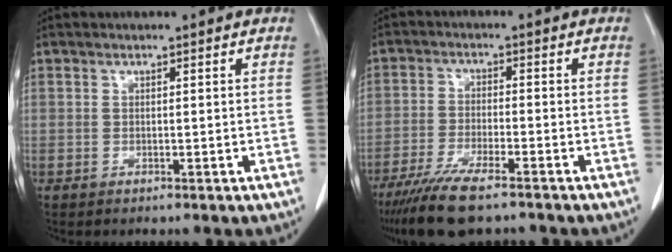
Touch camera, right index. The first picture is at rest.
{"total": 9.4, "force": [-7.3, 1.4, 5.8], "torque": [-0.104, -0.022, -0.122]}